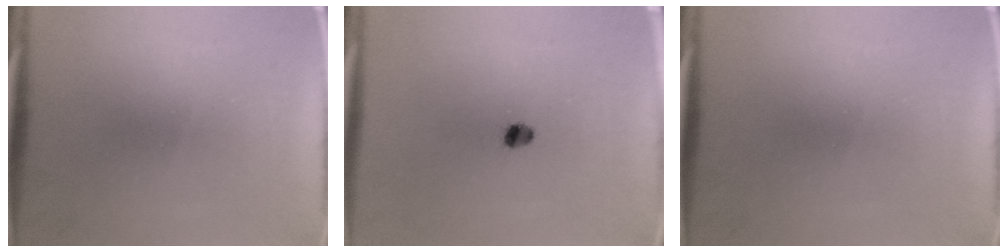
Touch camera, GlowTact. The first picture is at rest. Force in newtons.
{"total": 2.3}
{"total": 0.0}